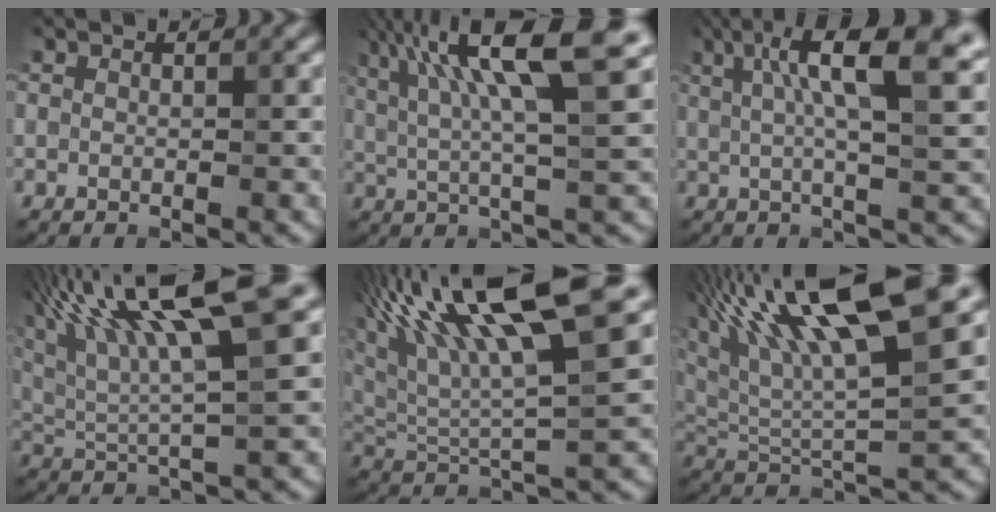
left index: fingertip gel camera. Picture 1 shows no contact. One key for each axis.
{"total": 12.5, "fx": 4.8, "fy": 2.7, "fz": 11.2, "tx": -0.189, "ty": 0.016, "tz": 0.079}
{"total": 11.0, "fx": 3.7, "fy": 2.8, "fz": 10.0, "tx": -0.139, "ty": 0.014, "tz": 0.052}
{"total": 13.8, "fx": 6.9, "fy": 3.0, "fz": 11.6, "tx": -0.211, "ty": 0.027, "tz": 0.115}
{"total": 14.9, "fx": 7.5, "fy": 3.8, "fz": 12.3, "tx": -0.219, "ty": 0.026, "tz": 0.123}
{"total": 15.1, "fx": 7.5, "fy": 4.2, "fz": 12.4, "tx": -0.212, "ty": 0.023, "tz": 0.122}